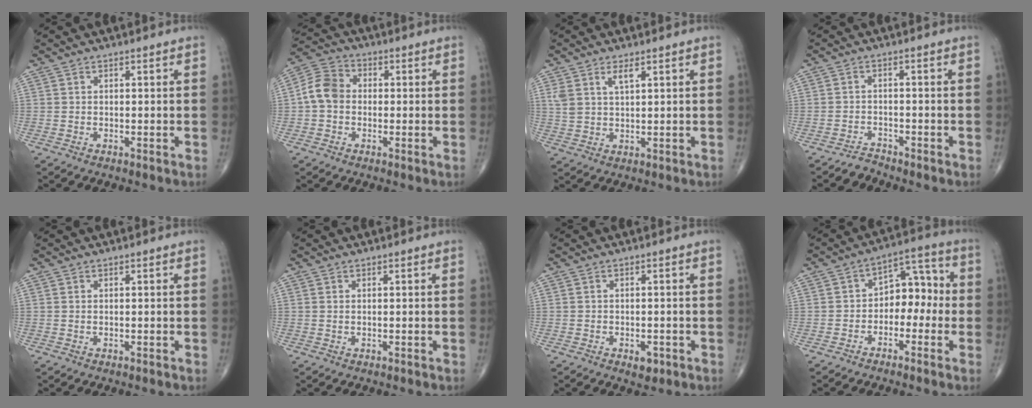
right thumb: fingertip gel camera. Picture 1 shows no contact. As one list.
[{"total": 8.1, "force": [-0.4, 6.7, 4.5], "torque": [-0.070, 0.027, -0.023]}, {"total": 4.0, "force": [2.3, 1.5, 2.9], "torque": [-0.058, -0.007, 0.049]}, {"total": 1.9, "force": [-1.8, 0.2, -0.5], "torque": [0.012, 0.001, -0.036]}, {"total": 0.0}, {"total": 0.0}, {"total": 2.3, "force": [-1.0, 1.4, 1.5], "torque": [-0.010, 0.002, -0.010]}, {"total": 8.3, "force": [-1.6, 5.6, 5.8], "torque": [-0.046, 0.044, -0.040]}]